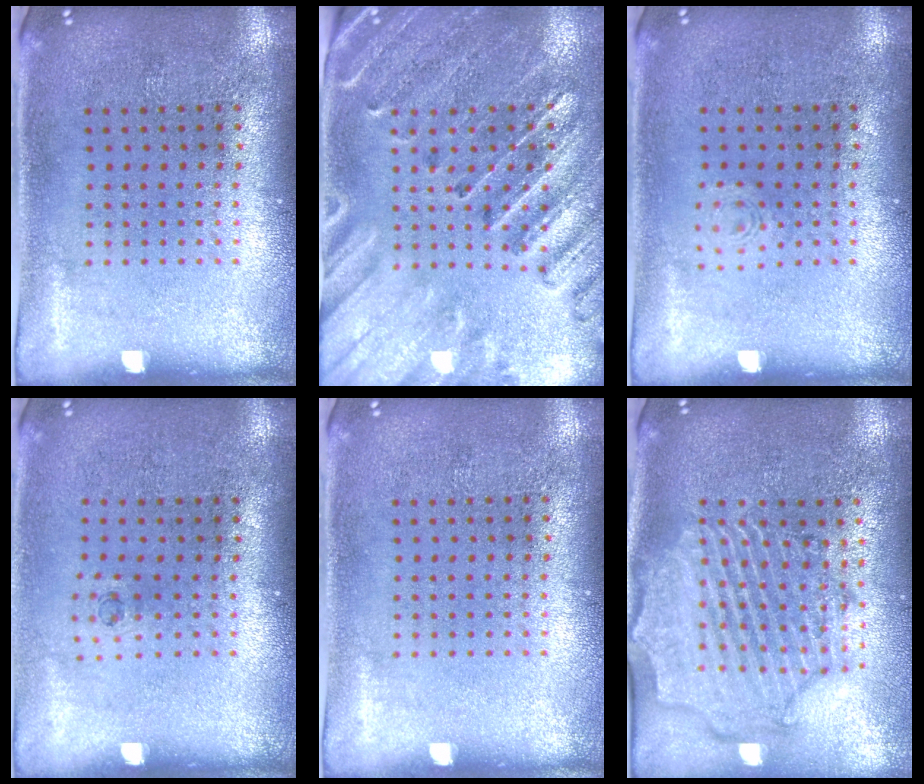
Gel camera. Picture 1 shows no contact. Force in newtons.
{"total": 2.8, "press": 2.7, "slide": 0.8}
{"total": 0.6, "press": 0.6, "slide": 0.1}
{"total": 0.5, "press": 0.2, "slide": 0.4}
{"total": 0.0}
{"total": 2.6, "press": 2.3, "slide": 1.1}